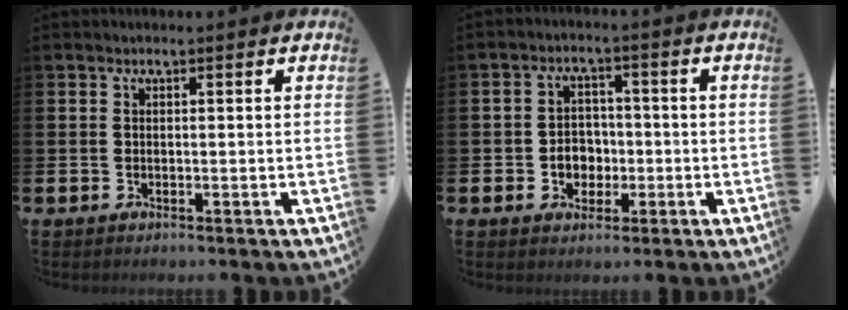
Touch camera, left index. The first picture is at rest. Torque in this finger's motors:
{"motor_torque": [0.18, 0.01, 0.08, 0.06]}